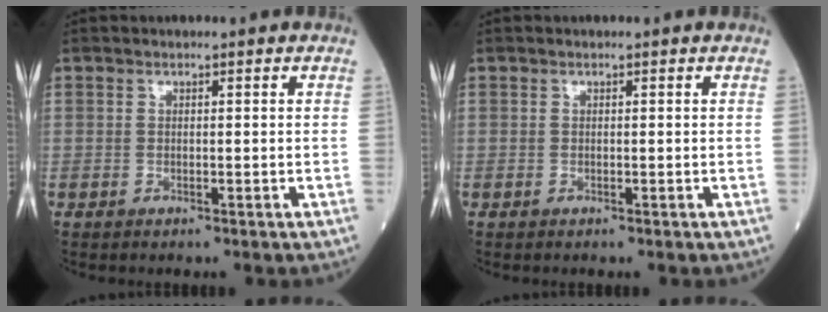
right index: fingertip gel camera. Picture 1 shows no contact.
{"total": 0.0}